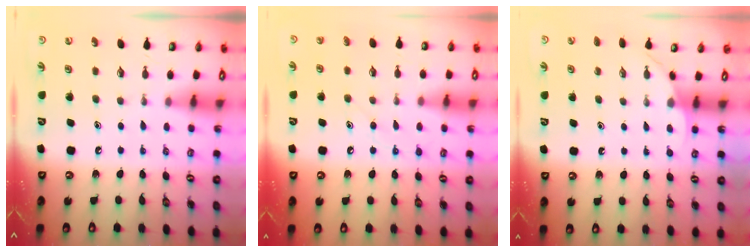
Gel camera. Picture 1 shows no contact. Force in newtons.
{"total": 7.8, "press": 7.8, "slide": 0.7}
{"total": 3.1, "press": 3.1, "slide": 0.3}